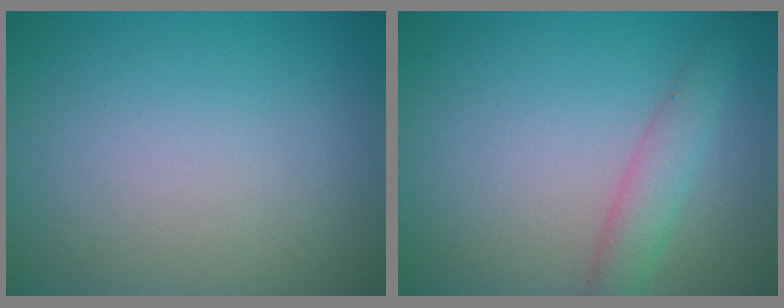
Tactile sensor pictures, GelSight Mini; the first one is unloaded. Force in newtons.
{"total": 2.7, "press": 2.7, "slide": 0.2}